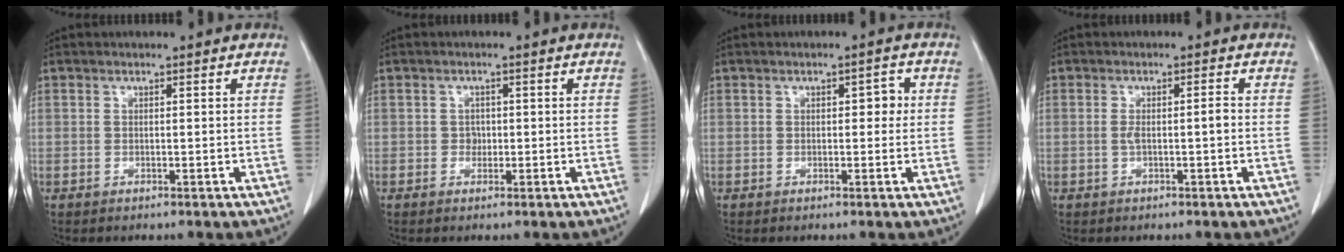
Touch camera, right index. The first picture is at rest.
{"total": 1.3, "force": [-0.1, 1.2, 0.6], "torque": [-0.005, 0.006, 0.001]}
{"total": 2.2, "force": [0.2, 1.2, 1.8], "torque": [-0.019, 0.012, 0.001]}
{"total": 2.4, "force": [-0.3, 0.3, 2.3], "torque": [-0.043, 0.006, -0.001]}